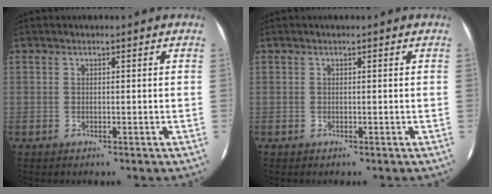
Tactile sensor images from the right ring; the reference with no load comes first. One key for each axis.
{"total": 0.0}